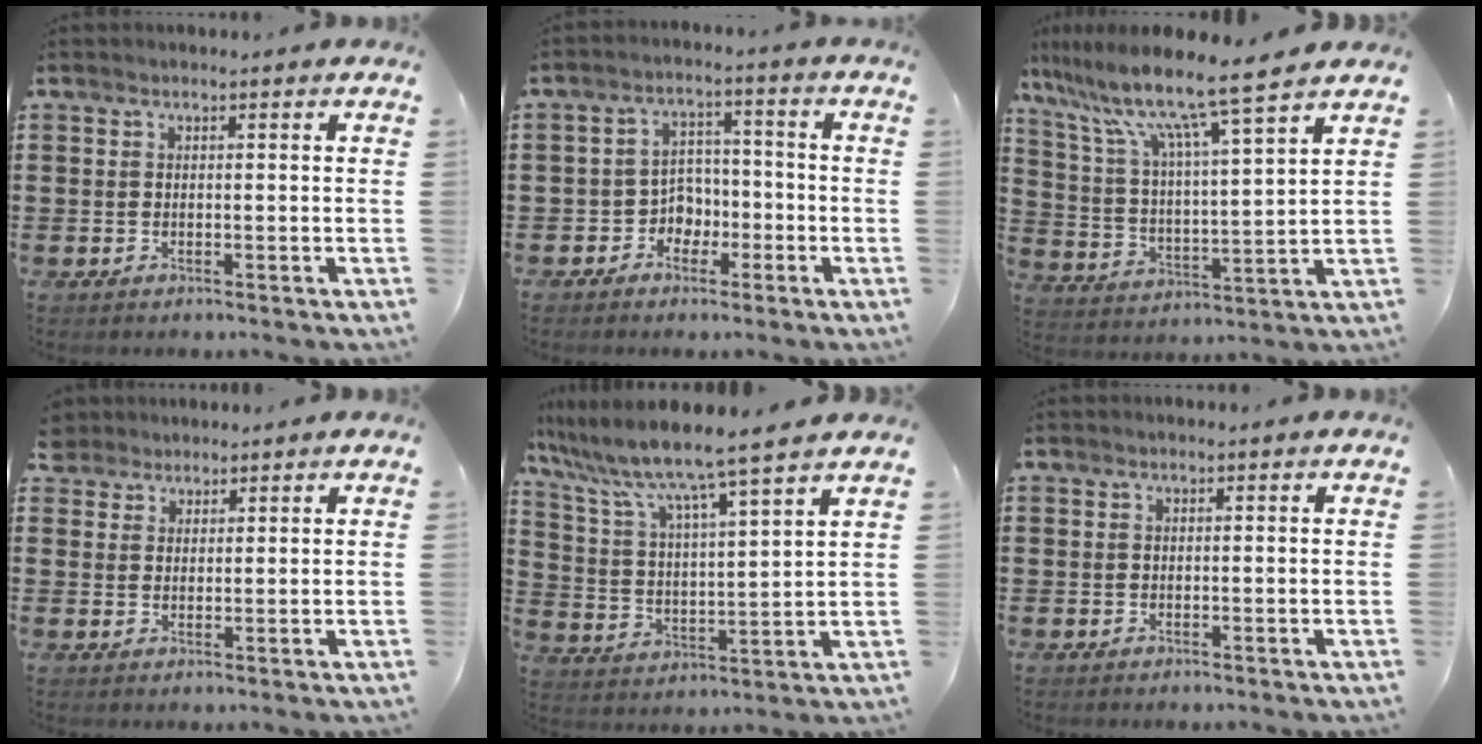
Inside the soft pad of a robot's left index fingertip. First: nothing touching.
{"total": 4.0, "force": [-2.3, 3.1, 1.0], "torque": [-0.030, 0.008, -0.049]}
{"total": 9.6, "force": [7.8, -0.5, 5.7], "torque": [-0.142, -0.051, 0.123]}
{"total": 2.6, "force": [2.2, 1.5, -0.1], "torque": [-0.008, 0.010, 0.043]}
{"total": 7.3, "force": [6.4, -0.7, 3.3], "torque": [-0.093, -0.046, 0.101]}
{"total": 0.0}